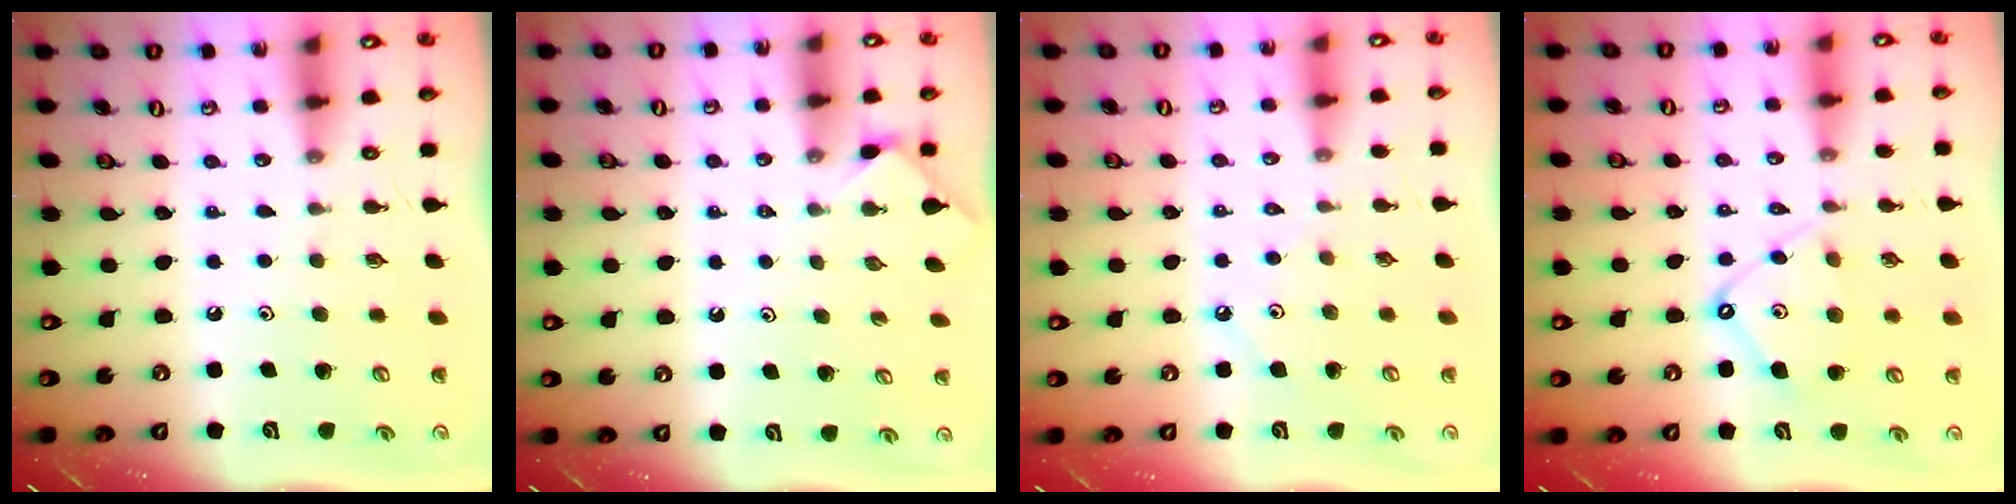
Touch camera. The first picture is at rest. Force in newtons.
{"total": 3.0, "press": 2.9, "slide": 0.4}
{"total": 2.9, "press": 2.9, "slide": 0.4}
{"total": 10.1, "press": 10.1, "slide": 1.1}